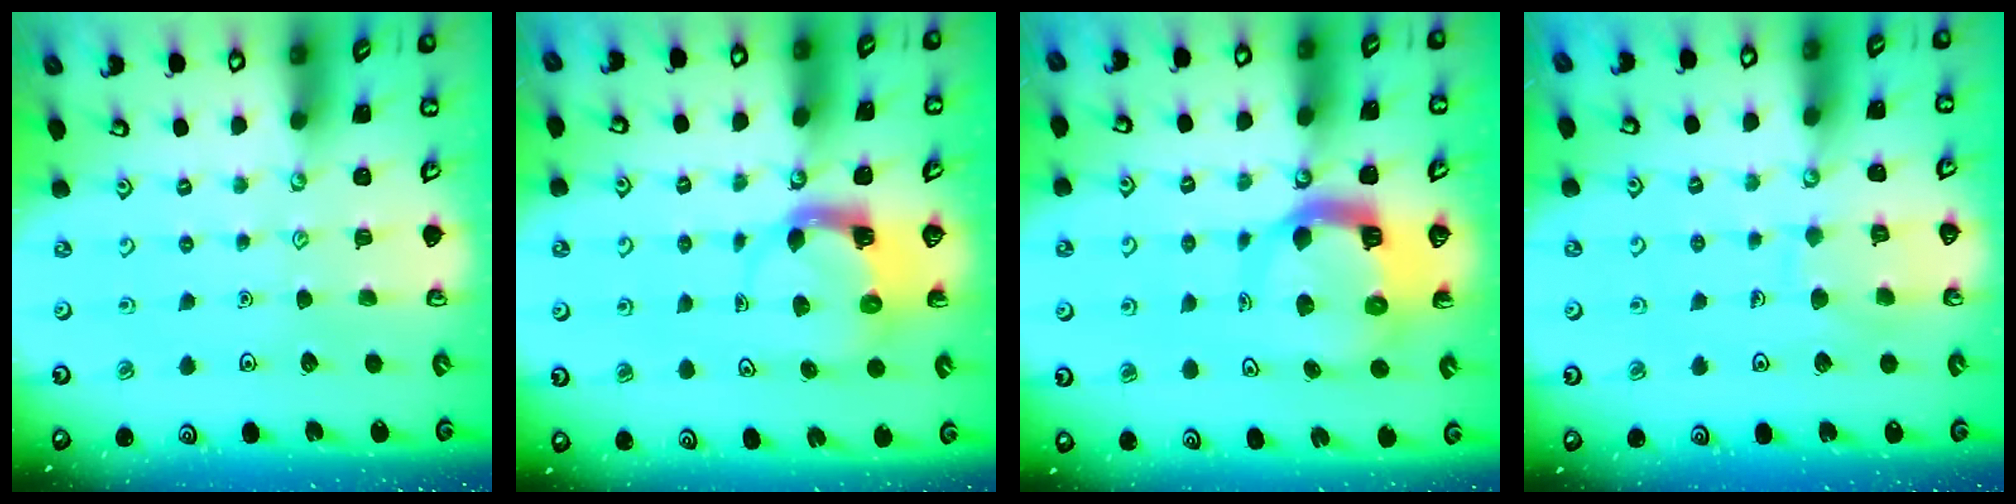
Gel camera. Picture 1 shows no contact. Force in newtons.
{"total": 3.9, "press": 3.8, "slide": 0.6}
{"total": 8.9, "press": 8.8, "slide": 1.3}
{"total": 7.8, "press": 7.8, "slide": 0.7}